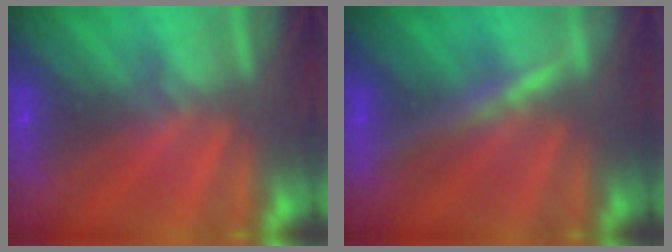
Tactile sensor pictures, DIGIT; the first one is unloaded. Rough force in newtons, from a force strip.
{"total": 3.4}